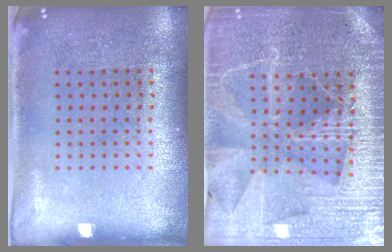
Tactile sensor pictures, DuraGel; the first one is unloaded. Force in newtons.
{"total": 4.2, "press": 3.9, "slide": 1.3}